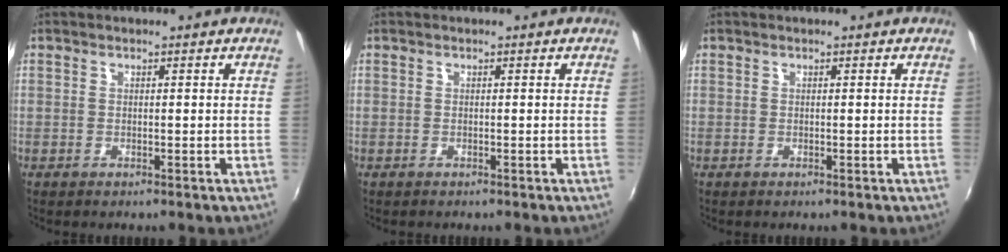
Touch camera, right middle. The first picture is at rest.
{"total": 0.0}
{"total": 0.0}